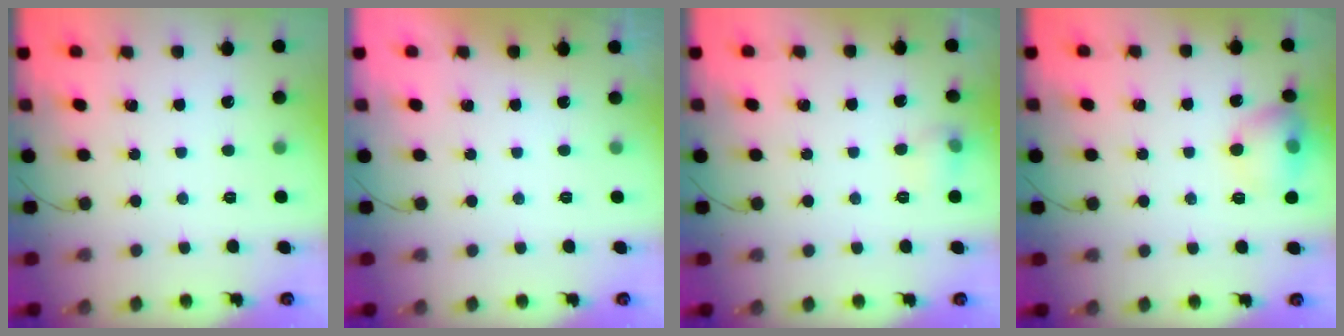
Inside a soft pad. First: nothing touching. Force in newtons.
{"total": 0.0}
{"total": 6.3, "press": 6.1, "slide": 1.4}
{"total": 10.6, "press": 10.5, "slide": 1.6}